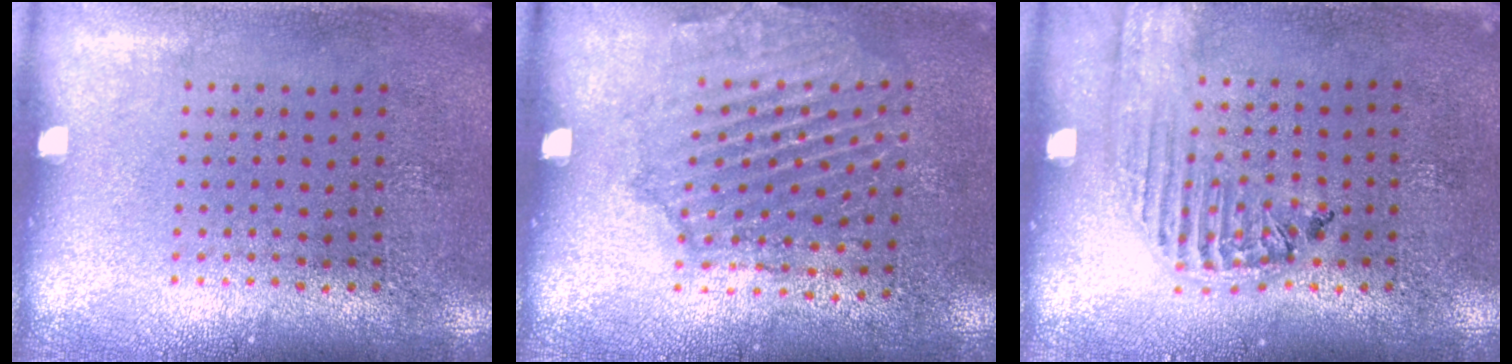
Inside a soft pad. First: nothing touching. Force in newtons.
{"total": 1.5, "press": 1.5, "slide": 0.4}
{"total": 1.7, "press": 1.6, "slide": 0.6}